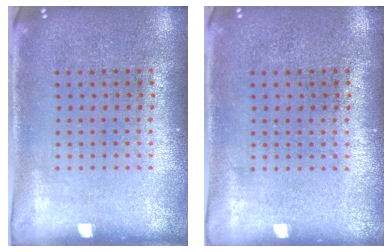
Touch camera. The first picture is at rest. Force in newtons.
{"total": 0.0}